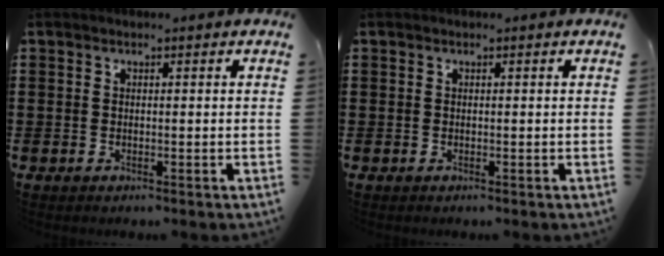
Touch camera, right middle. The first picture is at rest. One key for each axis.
{"total": 0.0}